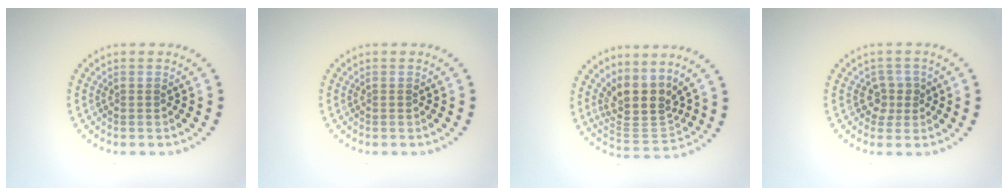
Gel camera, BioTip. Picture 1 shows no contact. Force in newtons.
{"total": 0.0}
{"total": 4.1, "press": 3.2, "slide": 2.6}
{"total": 1.9, "press": 1.5, "slide": 1.1}